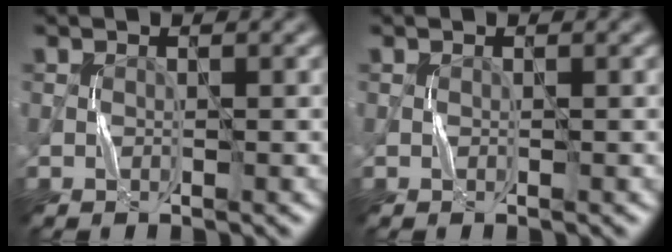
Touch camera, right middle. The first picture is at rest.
{"total": 0.0}